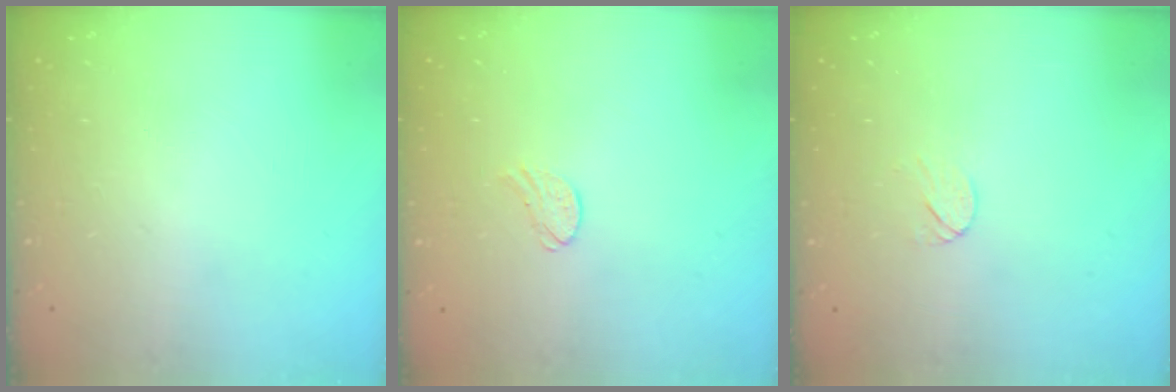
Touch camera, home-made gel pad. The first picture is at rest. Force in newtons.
{"total": 5.3, "press": 5.3, "slide": 0.5}
{"total": 4.0, "press": 4.0, "slide": 0.4}